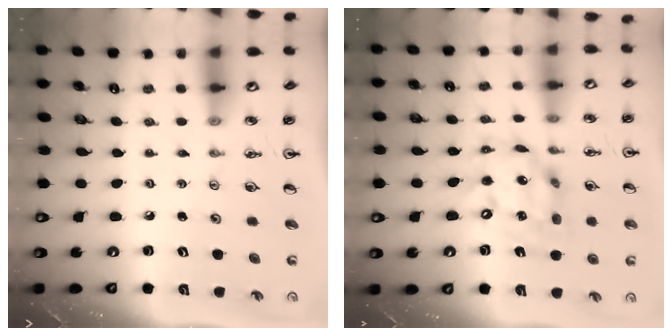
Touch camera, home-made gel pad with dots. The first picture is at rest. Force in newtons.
{"total": 14.4, "press": 14.4, "slide": 1.0}